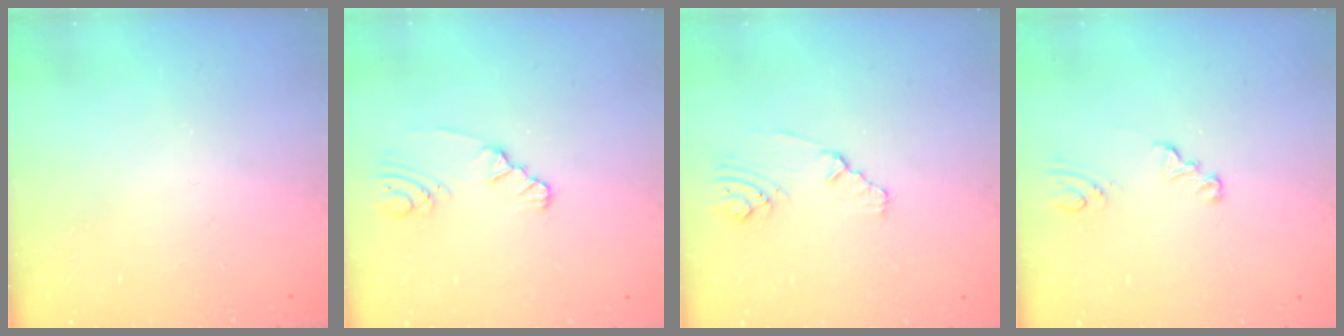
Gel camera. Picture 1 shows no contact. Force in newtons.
{"total": 1.2, "press": 1.2, "slide": 0.3}
{"total": 2.7, "press": 2.6, "slide": 0.4}
{"total": 2.3, "press": 2.3, "slide": 0.2}